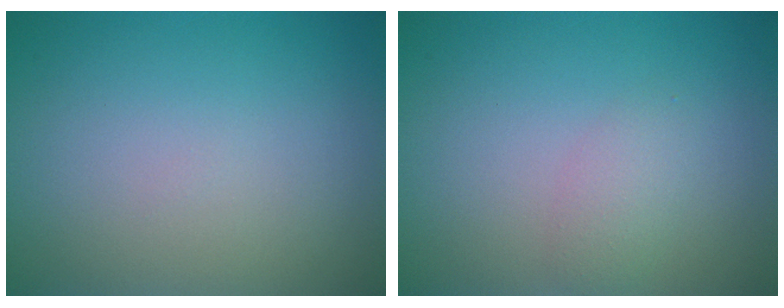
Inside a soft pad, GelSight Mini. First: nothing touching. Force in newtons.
{"total": 1.6, "press": 1.6, "slide": 0.1}